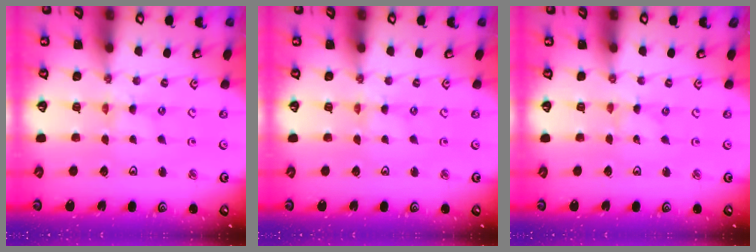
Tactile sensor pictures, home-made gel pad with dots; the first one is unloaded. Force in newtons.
{"total": 0.0}
{"total": 0.0}